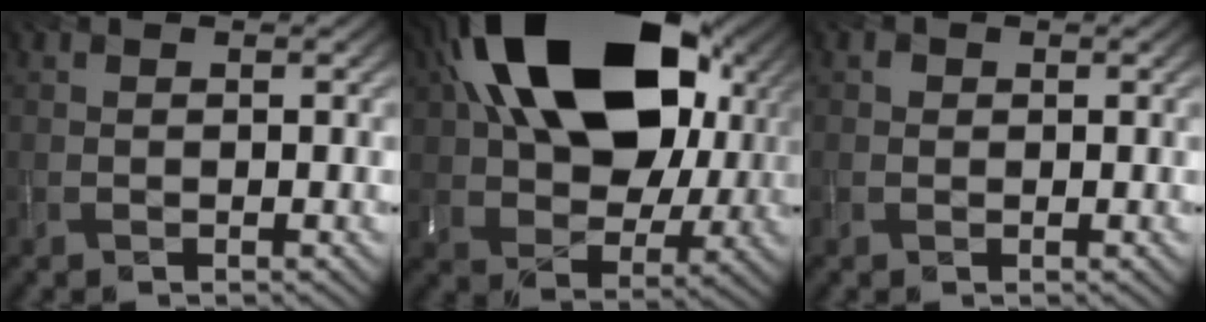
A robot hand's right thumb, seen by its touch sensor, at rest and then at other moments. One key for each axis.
{"total": 23.0, "fx": 9.0, "fy": 14.1, "fz": 15.7, "tx": -0.315, "ty": 0.032, "tz": 0.156}
{"total": 0.7, "fx": 0.2, "fy": 0.6, "fz": 0.1, "tx": 0.007, "ty": 0.004, "tz": -0.003}